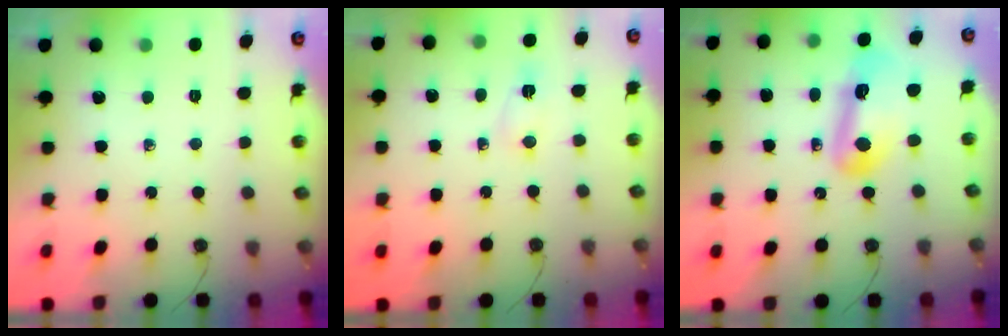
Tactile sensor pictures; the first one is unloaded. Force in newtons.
{"total": 2.3, "press": 2.2, "slide": 0.6}
{"total": 14.1, "press": 14.0, "slide": 1.6}